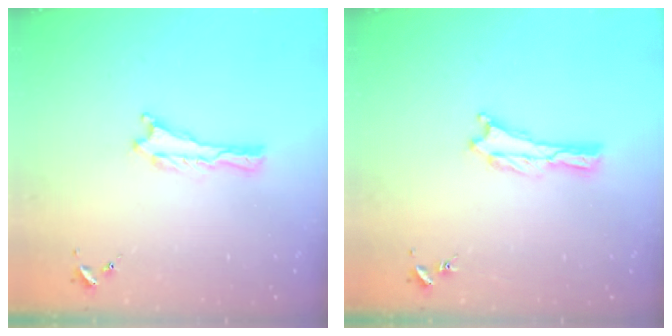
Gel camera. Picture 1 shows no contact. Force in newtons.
{"total": 0.0}